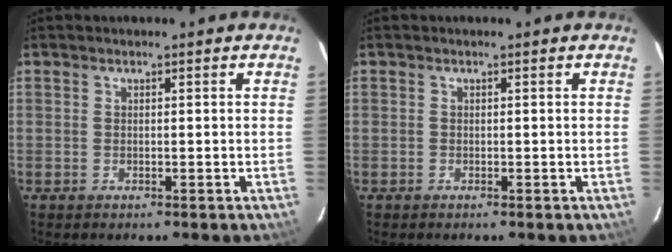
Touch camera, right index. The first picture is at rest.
{"total": 0.0}